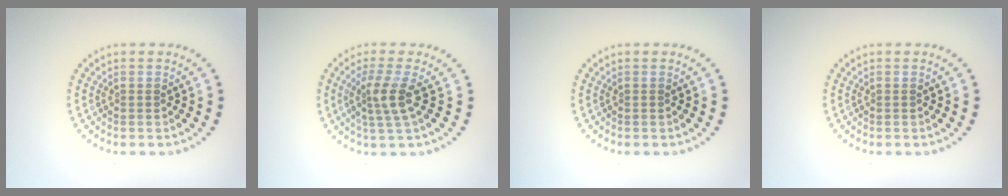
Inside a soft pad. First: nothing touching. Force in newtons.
{"total": 2.8, "press": 2.1, "slide": 1.8}
{"total": 0.0}
{"total": 0.0}